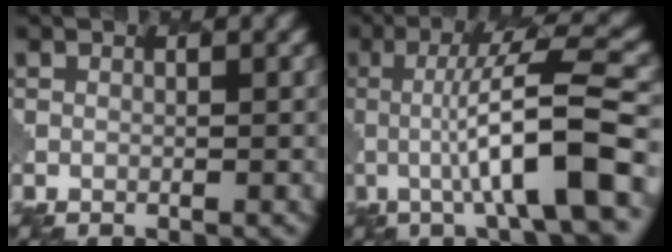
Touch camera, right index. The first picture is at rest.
{"total": 9.2, "force": [-1.1, 1.6, 9.0], "torque": [-0.135, 0.011, -0.021]}